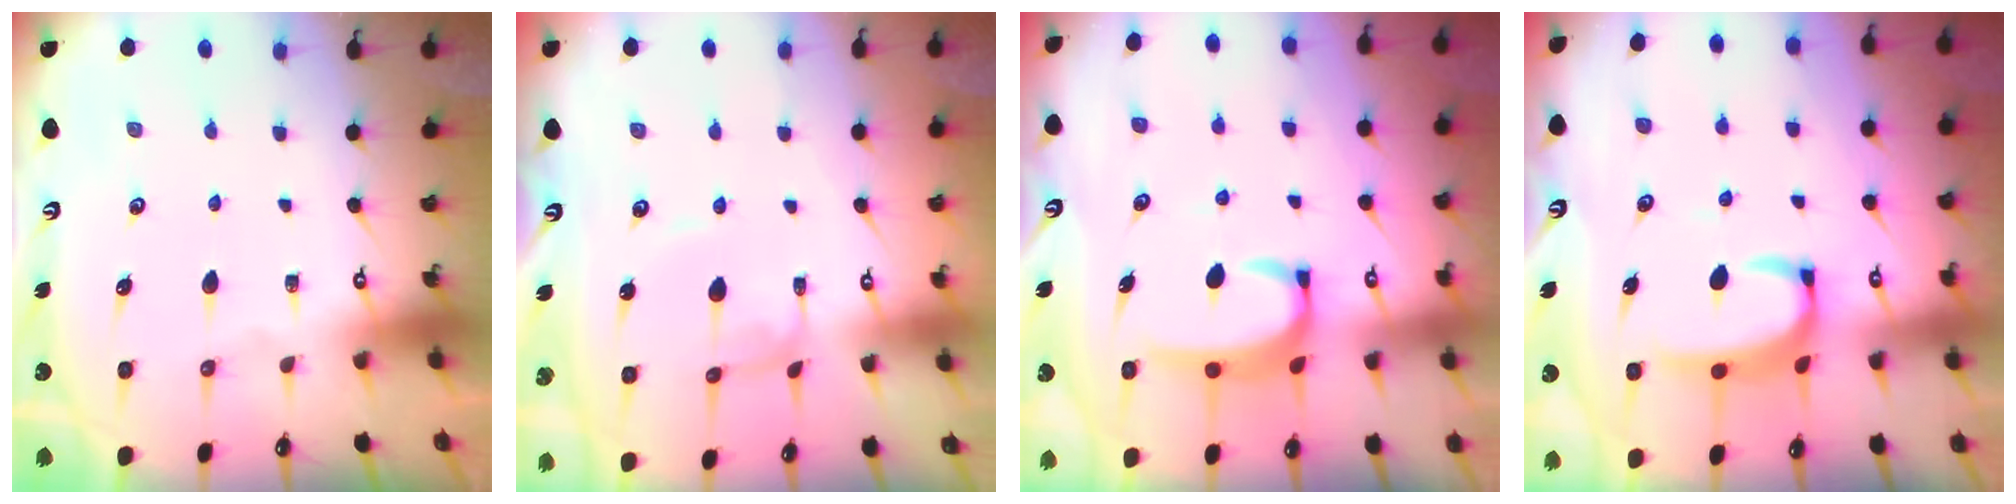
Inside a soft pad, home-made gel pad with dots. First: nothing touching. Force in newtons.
{"total": 2.2, "press": 2.2, "slide": 0.1}
{"total": 3.3, "press": 3.2, "slide": 0.3}
{"total": 3.5, "press": 3.4, "slide": 0.8}